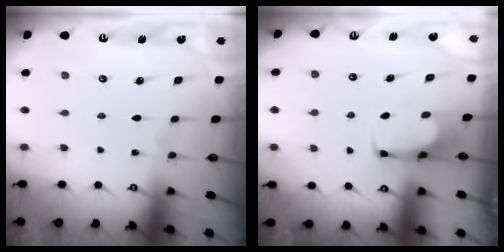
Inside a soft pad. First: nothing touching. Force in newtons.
{"total": 0.7, "press": 0.6, "slide": 0.3}